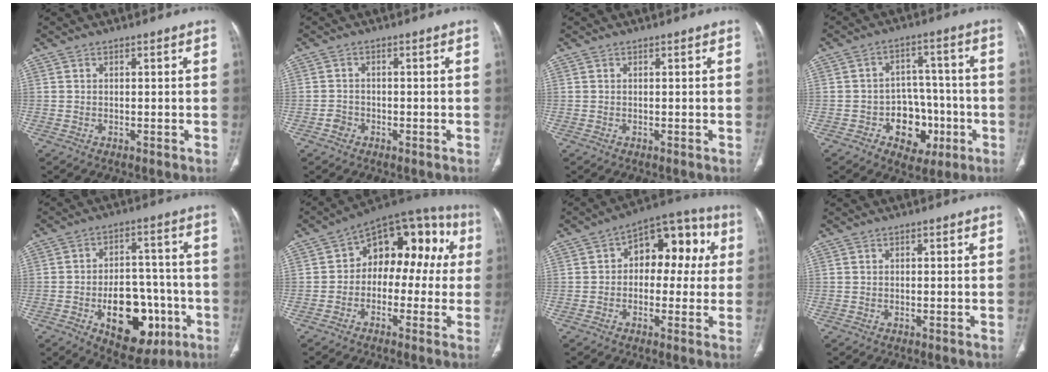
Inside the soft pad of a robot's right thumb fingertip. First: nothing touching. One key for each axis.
{"total": 1.9, "fx": -1.0, "fy": 1.5, "fz": 0.4, "tx": -0.006, "ty": 0.010, "tz": -0.021}
{"total": 0.0}
{"total": 10.7, "fx": -3.7, "fy": 8.2, "fz": 5.8, "tx": -0.034, "ty": 0.041, "tz": -0.049}
{"total": 17.6, "fx": -6.2, "fy": 10.5, "fz": 12.7, "tx": -0.136, "ty": 0.037, "tz": -0.077}
{"total": 16.1, "fx": 1.3, "fy": 10.4, "fz": 12.3, "tx": -0.104, "ty": 0.057, "tz": 0.003}
{"total": 13.6, "fx": 2.2, "fy": 8.6, "fz": 10.3, "tx": -0.082, "ty": 0.043, "tz": 0.019}
{"total": 0.6, "fx": 0.1, "fy": 0.4, "fz": 0.4, "tx": -0.004, "ty": 0.002, "tz": 0.002}